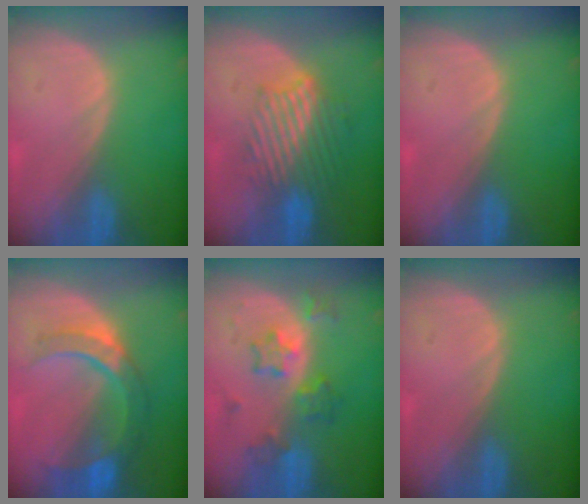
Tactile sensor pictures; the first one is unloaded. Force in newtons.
{"total": 9.3, "press": 8.4, "slide": 3.9}
{"total": 0.0}
{"total": 8.2, "press": 7.9, "slide": 2.1}
{"total": 5.9, "press": 5.9, "slide": 0.3}
{"total": 0.0}